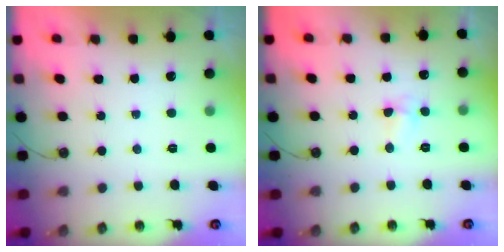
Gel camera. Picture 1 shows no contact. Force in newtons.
{"total": 5.0, "press": 5.0, "slide": 0.6}